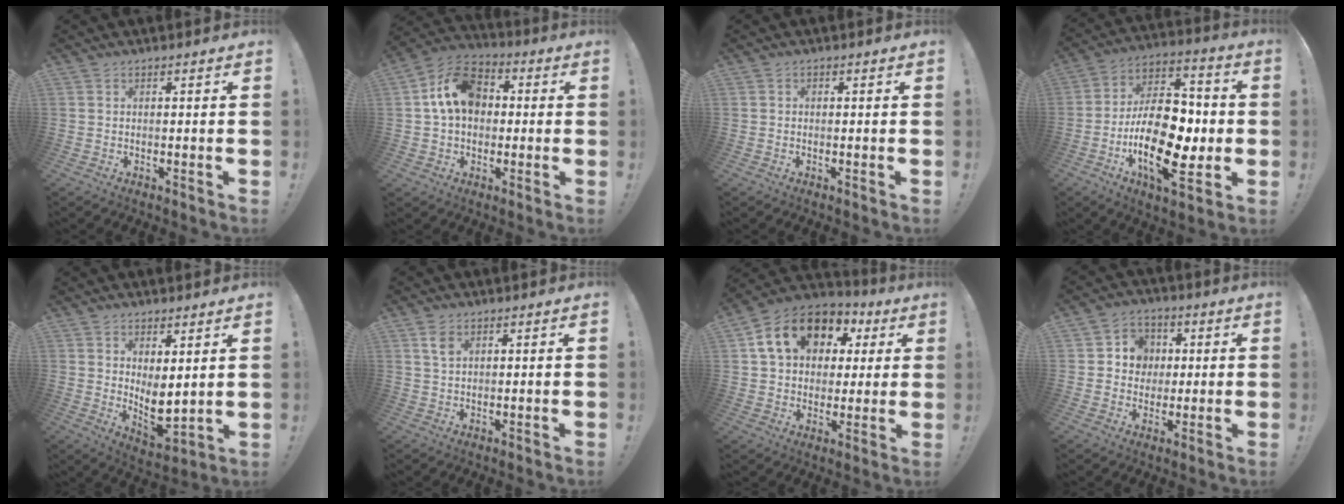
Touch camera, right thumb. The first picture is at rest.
{"total": 14.0, "force": [2.9, 10.4, 8.9], "torque": [-0.148, 0.013, 0.061]}
{"total": 0.6, "force": [-0.4, 0.4, 0.2], "torque": [-0.006, 0.003, -0.006]}
{"total": 25.2, "force": [-5.2, 13.7, 20.5], "torque": [-0.366, 0.029, -0.075]}
{"total": 6.7, "force": [2.5, 3.0, 5.4], "torque": [-0.054, -0.046, 0.052]}
{"total": 3.6, "force": [1.9, 1.9, 2.3], "torque": [-0.035, -0.007, 0.032]}
{"total": 17.4, "force": [6.8, 12.8, 9.6], "torque": [-0.155, -0.009, 0.135]}
{"total": 8.1, "force": [0.6, 7.8, 2.1], "torque": [-0.028, 0.003, 0.017]}